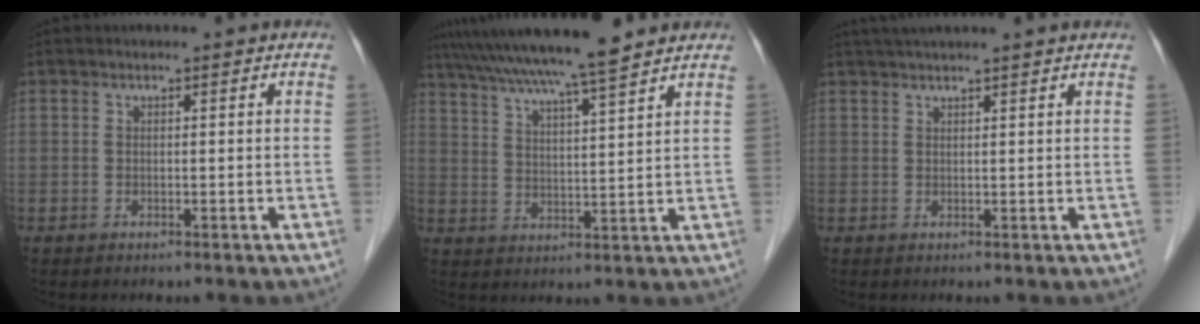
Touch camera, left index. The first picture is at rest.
{"total": 13.9, "force": [12.1, -0.7, 6.9], "torque": [-0.123, 0.024, 0.186]}
{"total": 6.9, "force": [6.0, -0.7, 3.4], "torque": [-0.048, 0.037, 0.082]}